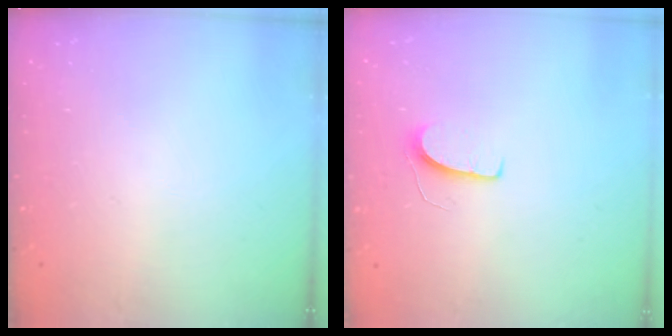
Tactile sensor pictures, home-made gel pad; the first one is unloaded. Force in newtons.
{"total": 5.8, "press": 5.7, "slide": 0.4}